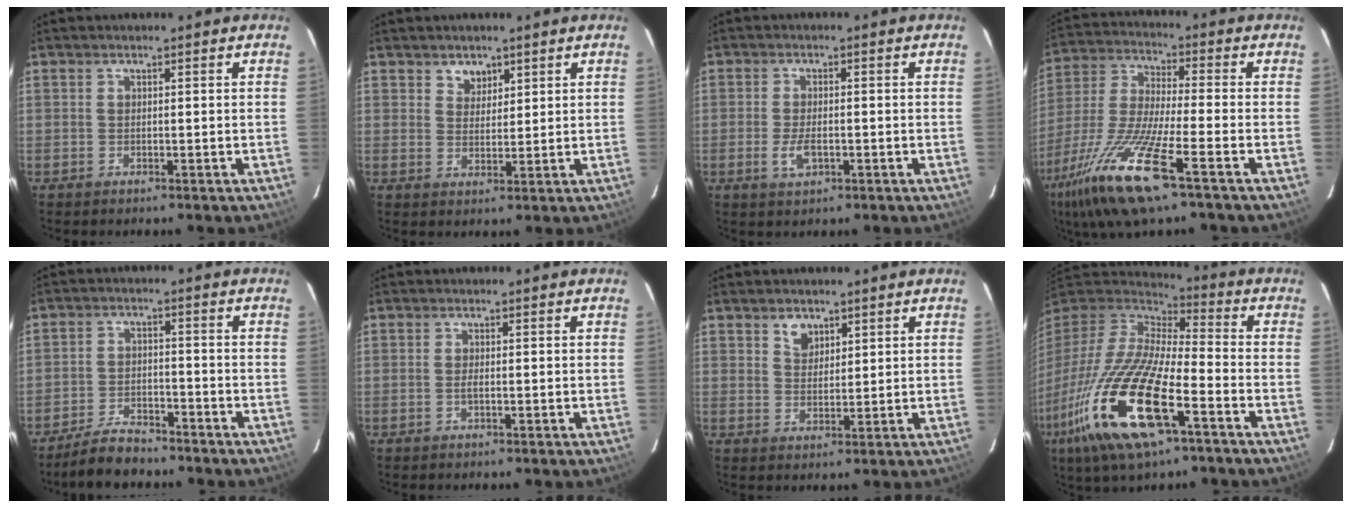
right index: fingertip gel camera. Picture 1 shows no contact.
{"total": 3.2, "force": [2.1, 2.3, 0.7], "torque": [-0.002, 0.001, 0.036]}
{"total": 3.9, "force": [-1.3, 1.8, 3.2], "torque": [-0.069, -0.003, -0.024]}
{"total": 17.5, "force": [-9.9, 2.4, 14.2], "torque": [-0.310, -0.035, -0.197]}
{"total": 7.0, "force": [-6.2, 2.4, 2.3], "torque": [-0.072, 0.005, -0.104]}
{"total": 0.9, "force": [-0.3, 0.2, 0.9], "torque": [-0.019, 0.001, -0.005]}
{"total": 3.5, "force": [2.2, 2.4, 1.3], "torque": [-0.012, 0.005, 0.040]}
{"total": 27.1, "force": [-13.2, 7.6, 22.4], "torque": [-0.445, -0.072, -0.258]}